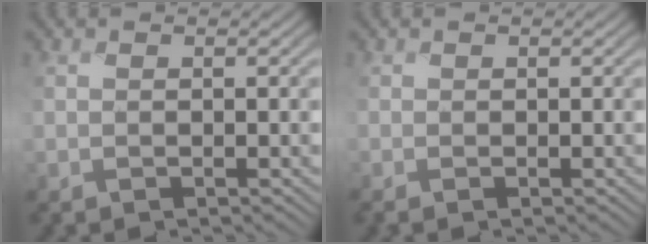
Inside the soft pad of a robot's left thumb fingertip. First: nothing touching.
{"total": 0.7, "force": [-0.4, 0.5, 0.4], "torque": [-0.014, -0.004, -0.010]}